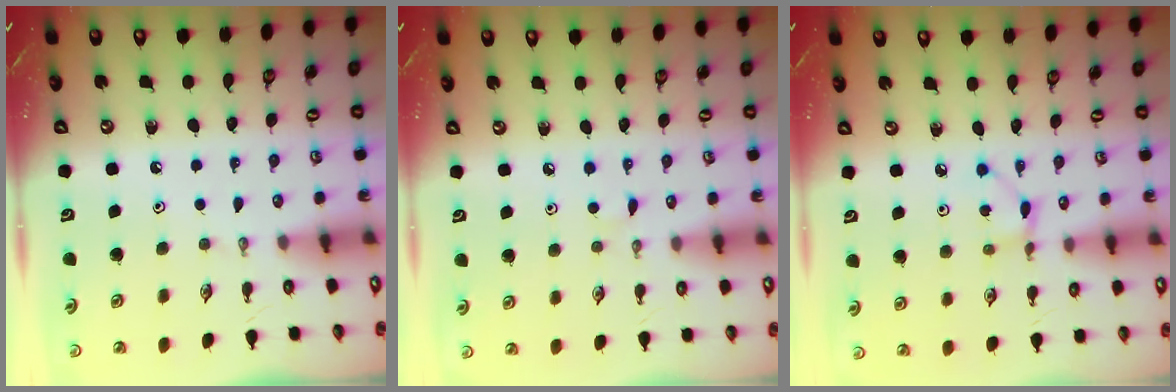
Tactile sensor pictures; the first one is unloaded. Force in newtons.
{"total": 2.1, "press": 2.1, "slide": 0.3}
{"total": 3.8, "press": 3.8, "slide": 0.4}